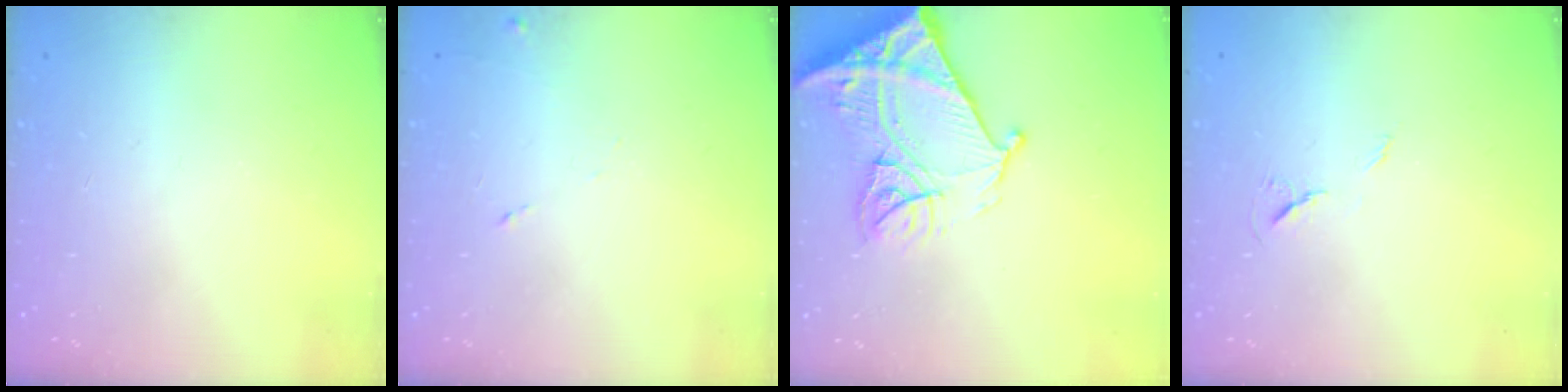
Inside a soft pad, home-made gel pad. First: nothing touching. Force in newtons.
{"total": 6.1, "press": 6.1, "slide": 0.6}
{"total": 19.3, "press": 19.2, "slide": 2.2}
{"total": 5.8, "press": 5.4, "slide": 2.2}